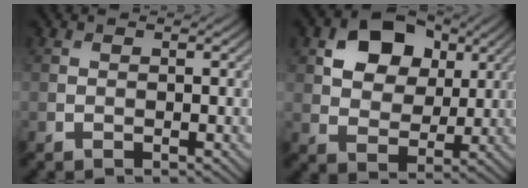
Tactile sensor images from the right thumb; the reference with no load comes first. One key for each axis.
{"total": 9.8, "fx": 4.1, "fy": 6.8, "fz": 5.8, "tx": -0.115, "ty": 0.005, "tz": 0.055}